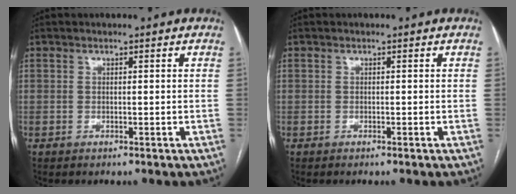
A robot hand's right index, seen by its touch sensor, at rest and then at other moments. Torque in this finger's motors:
{"motor_torque": [-0.06, -0.02, -0.02, 0.01]}